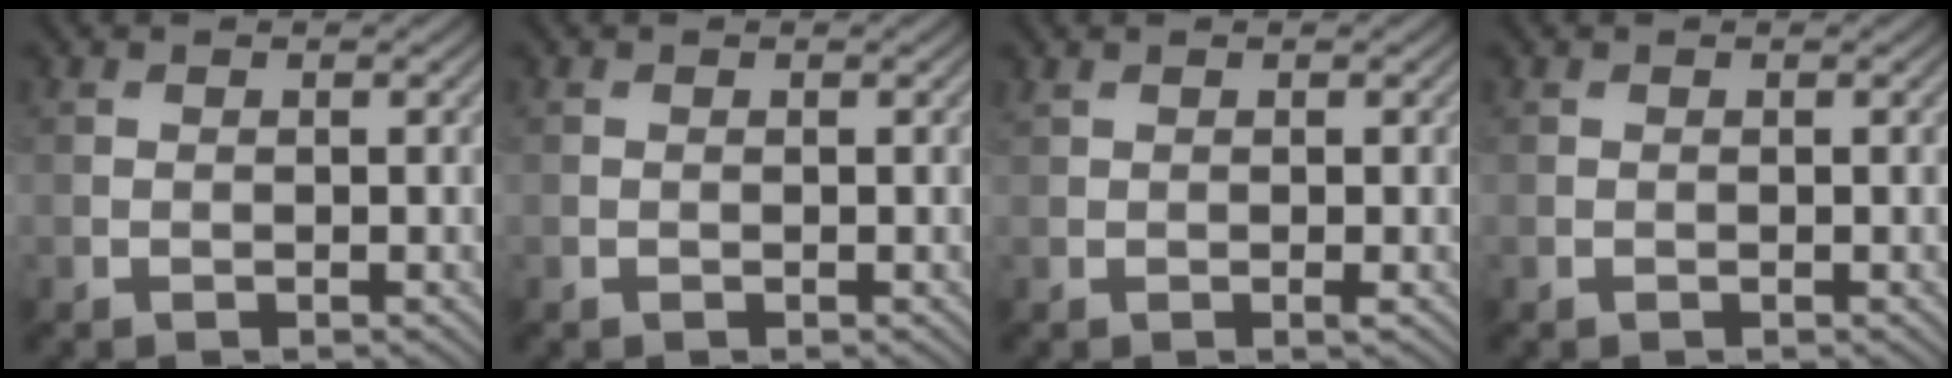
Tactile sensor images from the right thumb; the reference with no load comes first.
{"total": 0.0}
{"total": 1.4, "force": [0.7, 0.4, 1.2], "torque": [-0.027, 0.002, 0.013]}
{"total": 0.0}